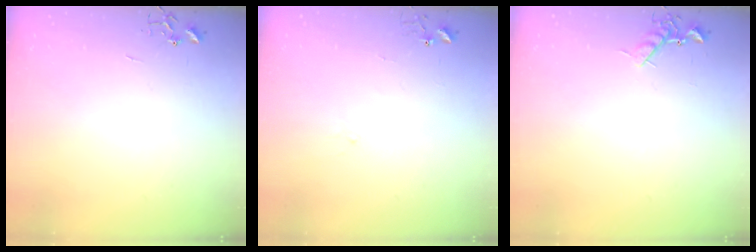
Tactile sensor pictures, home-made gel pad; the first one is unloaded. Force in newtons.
{"total": 4.7, "press": 4.6, "slide": 0.4}
{"total": 7.8, "press": 7.8, "slide": 0.8}